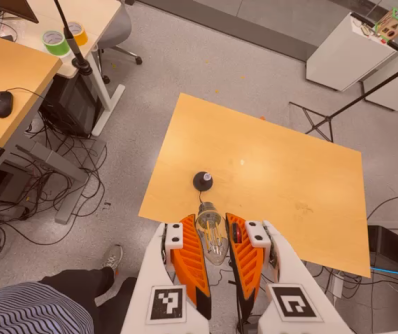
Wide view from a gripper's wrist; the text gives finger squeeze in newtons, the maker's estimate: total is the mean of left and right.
{"total": 21.2, "left": 25.5, "right": 16.9}